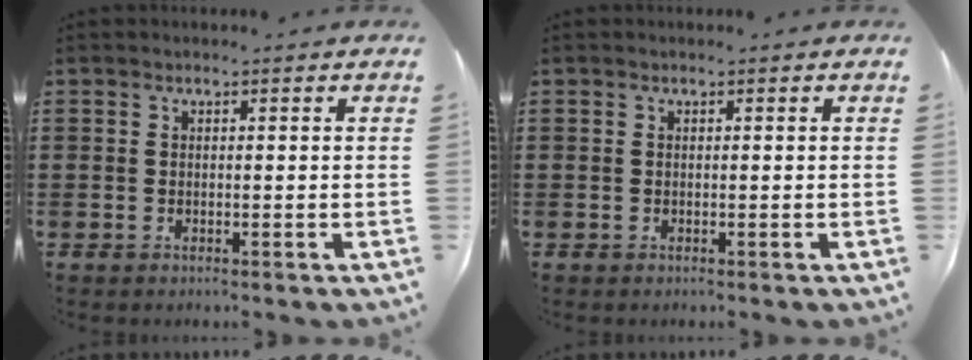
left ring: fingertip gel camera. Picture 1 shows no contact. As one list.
[{"total": 0.0}]